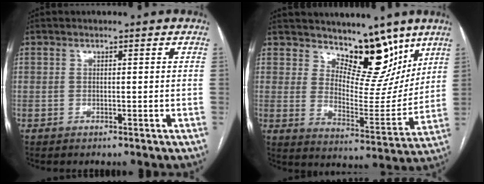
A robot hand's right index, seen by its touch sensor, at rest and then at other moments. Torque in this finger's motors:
{"motor_torque": [-0.18, 0.44, 0.12, 0.00]}